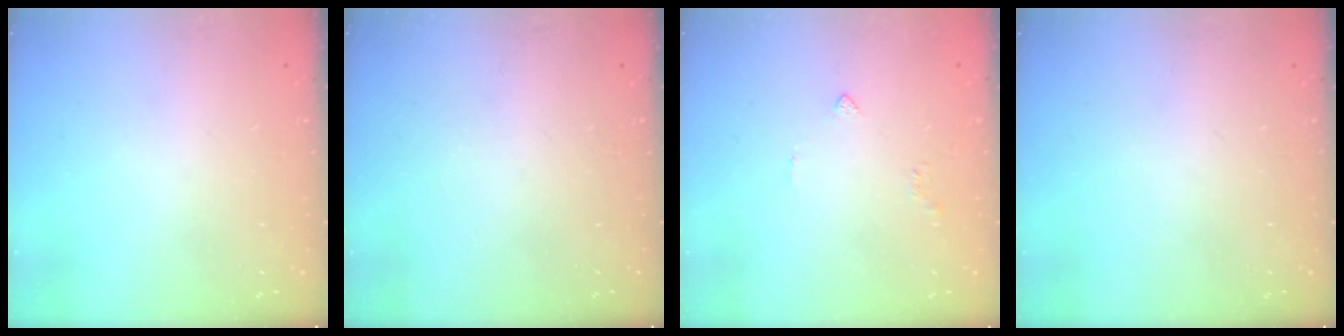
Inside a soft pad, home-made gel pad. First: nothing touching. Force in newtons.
{"total": 0.0}
{"total": 2.2, "press": 2.1, "slide": 0.5}
{"total": 0.0}